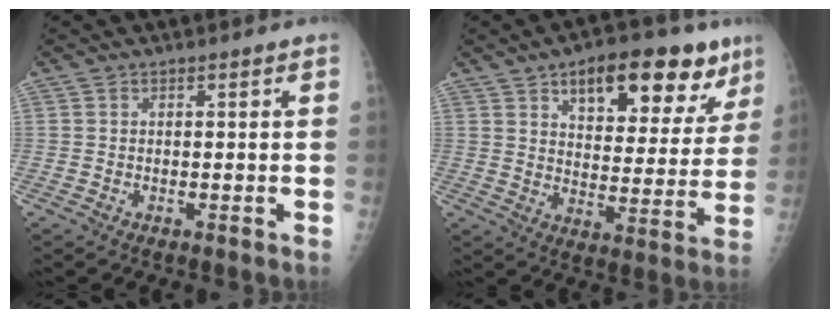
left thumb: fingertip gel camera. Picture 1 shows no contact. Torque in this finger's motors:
{"motor_torque": [0.26, 0.61, 0.09, -0.25, 0.11]}